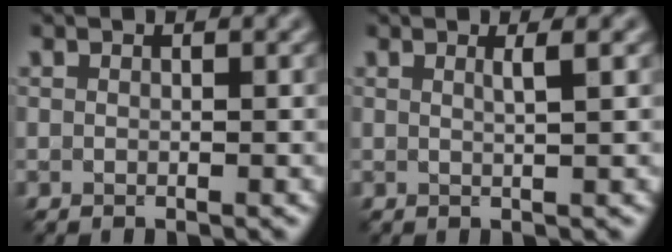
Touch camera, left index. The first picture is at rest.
{"total": 1.6, "force": [0.5, 0.5, 1.5], "torque": [-0.013, 0.003, 0.003]}